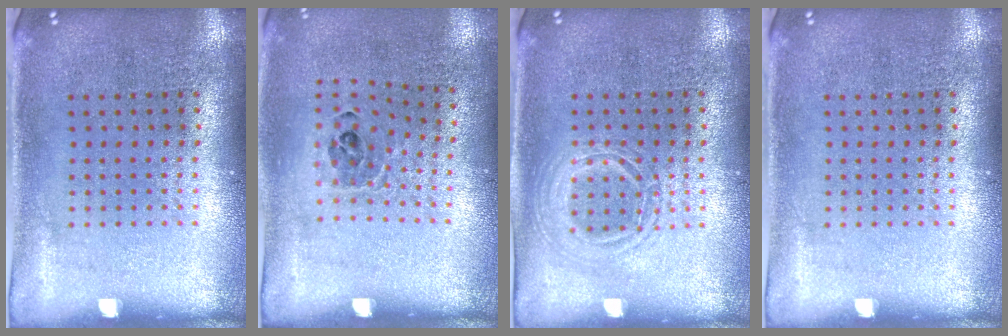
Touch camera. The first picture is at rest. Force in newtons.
{"total": 0.9, "press": 0.8, "slide": 0.3}
{"total": 1.1, "press": 1.0, "slide": 0.1}
{"total": 0.0}